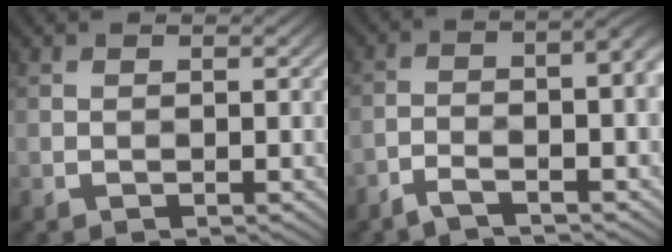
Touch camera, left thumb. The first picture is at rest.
{"total": 6.6, "force": [-2.6, 1.5, 5.8], "torque": [-0.086, 0.004, -0.039]}